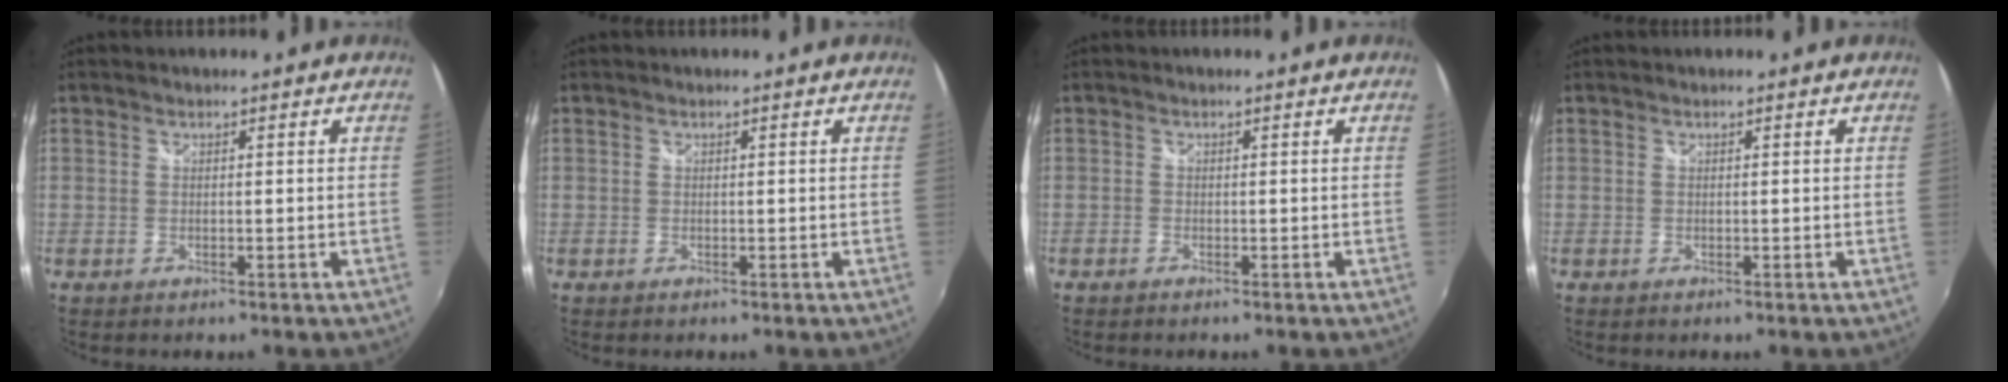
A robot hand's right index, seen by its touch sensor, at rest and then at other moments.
{"total": 0.0}
{"total": 0.6, "force": [-0.5, 0.3, 0.1], "torque": [-0.004, -0.002, -0.014]}
{"total": 0.0}